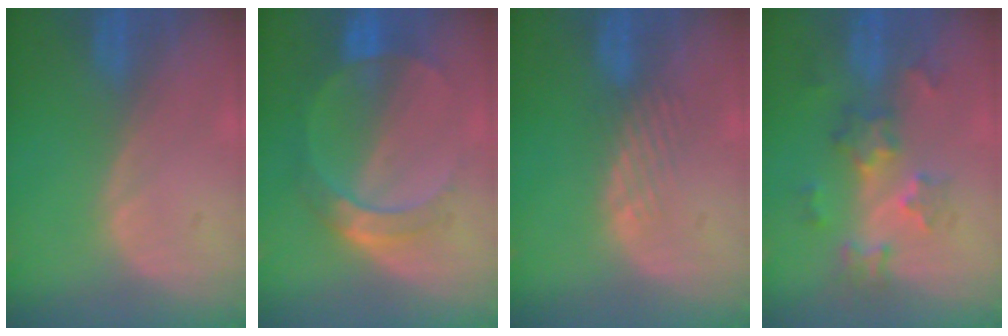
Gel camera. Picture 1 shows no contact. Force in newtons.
{"total": 7.1, "press": 6.4, "slide": 3.1}
{"total": 2.2, "press": 2.2, "slide": 0.2}
{"total": 6.5, "press": 5.9, "slide": 2.7}